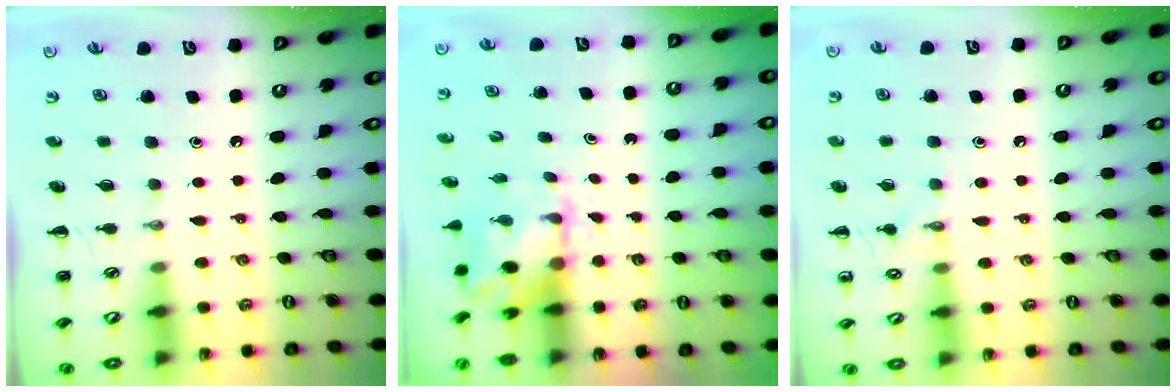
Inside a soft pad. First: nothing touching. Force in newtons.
{"total": 2.1, "press": 2.0, "slide": 0.7}
{"total": 7.2, "press": 6.8, "slide": 2.1}